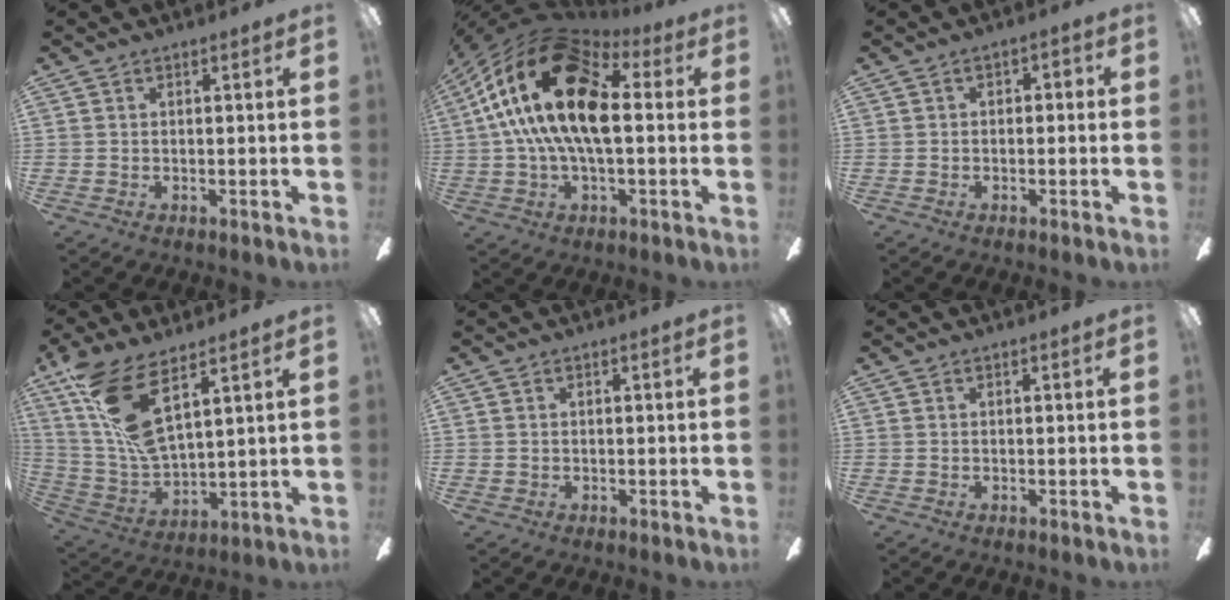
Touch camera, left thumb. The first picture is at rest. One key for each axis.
{"total": 22.9, "fx": 4.7, "fy": 12.2, "fz": 18.8, "tx": -0.378, "ty": -0.007, "tz": 0.077}
{"total": 2.1, "fx": -1.2, "fy": 1.5, "fz": 0.8, "tx": -0.013, "ty": 0.011, "tz": -0.024}
{"total": 16.1, "fx": 9.3, "fy": 5.4, "fz": 12.0, "tx": -0.267, "ty": -0.041, "tz": 0.167}
{"total": 0.8, "fx": 0.1, "fy": 0.7, "fz": 0.2, "tx": -0.003, "ty": 0.005, "tz": 0.000}
{"total": 0.0}